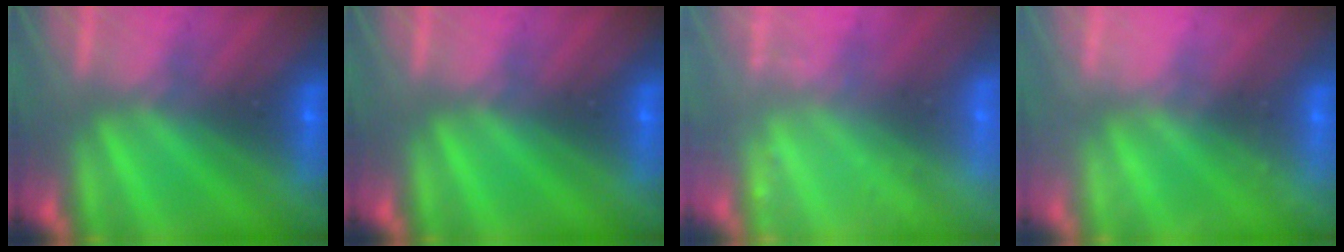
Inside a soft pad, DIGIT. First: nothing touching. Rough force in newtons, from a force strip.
{"total": 0.0}
{"total": 2.3}
{"total": 2.0}